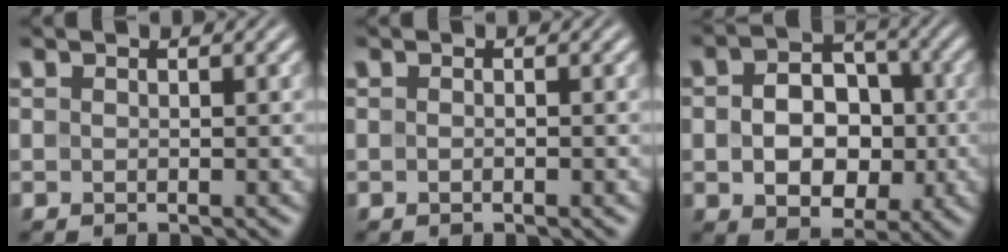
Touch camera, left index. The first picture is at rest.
{"total": 0.7, "force": [-0.4, 0.2, 0.5], "torque": [-0.009, -0.004, -0.010]}
{"total": 7.1, "force": [-1.0, 5.0, 5.0], "torque": [-0.084, -0.003, -0.017]}